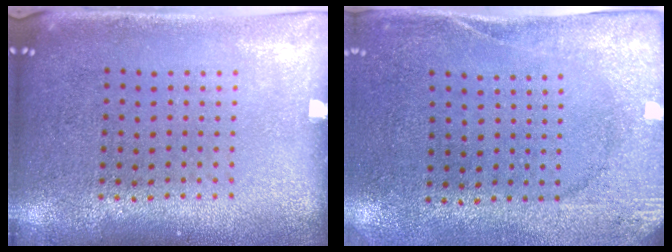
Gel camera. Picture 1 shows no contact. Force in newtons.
{"total": 2.7, "press": 2.2, "slide": 1.7}